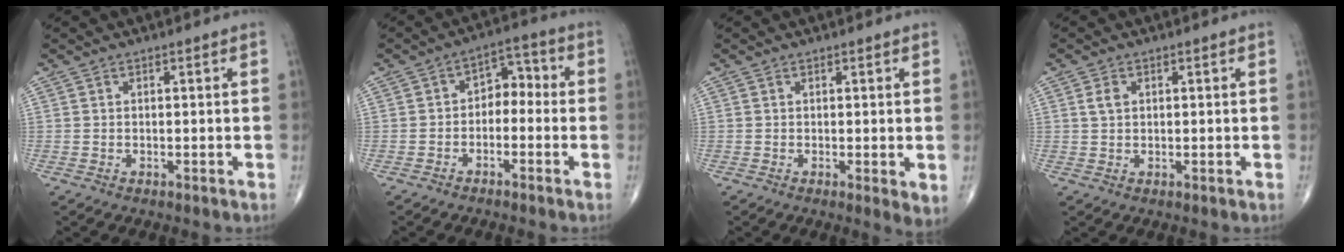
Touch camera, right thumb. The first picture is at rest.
{"total": 5.5, "force": [-1.3, 3.8, 3.8], "torque": [-0.032, 0.039, -0.034]}
{"total": 2.8, "force": [0.0, 0.8, 2.7], "torque": [-0.041, -0.012, -0.001]}
{"total": 2.1, "force": [0.7, 1.4, 1.4], "torque": [-0.026, 0.003, 0.014]}